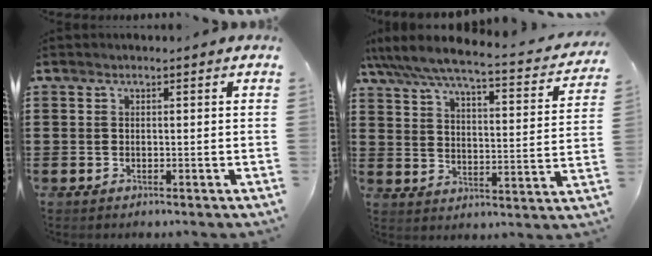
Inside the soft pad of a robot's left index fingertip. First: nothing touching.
{"total": 5.4, "force": [4.6, 0.4, 2.8], "torque": [-0.076, -0.035, 0.071]}